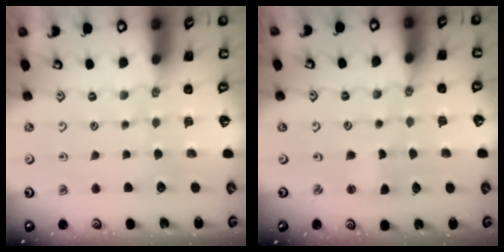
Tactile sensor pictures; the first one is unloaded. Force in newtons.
{"total": 1.5, "press": 1.4, "slide": 0.3}